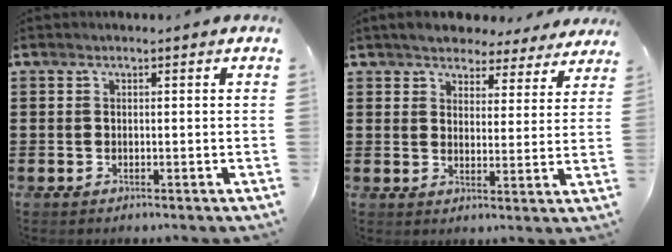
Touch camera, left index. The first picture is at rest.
{"total": 5.0, "force": [4.8, 1.2, 0.5], "torque": [-0.036, -0.019, 0.087]}